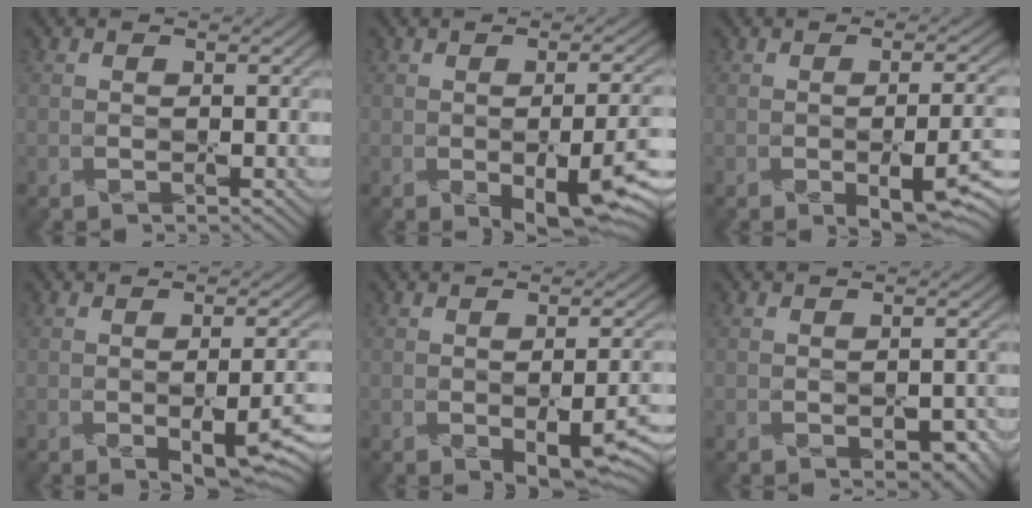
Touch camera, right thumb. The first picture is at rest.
{"total": 9.0, "force": [-2.2, 3.7, 8.0], "torque": [-0.111, -0.029, -0.006]}
{"total": 7.4, "force": [-1.9, 2.8, 6.6], "torque": [-0.092, -0.022, -0.011]}
{"total": 7.2, "force": [-1.8, 2.8, 6.4], "torque": [-0.088, -0.021, -0.006]}
{"total": 6.7, "force": [-1.9, 2.9, 5.7], "torque": [-0.085, -0.023, -0.004]}
{"total": 2.3, "force": [-0.9, 1.2, 1.7], "torque": [-0.027, -0.011, -0.004]}